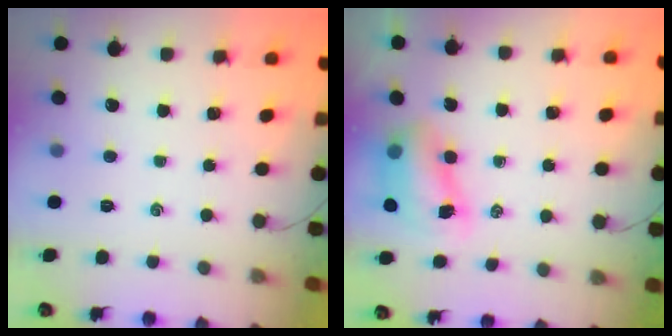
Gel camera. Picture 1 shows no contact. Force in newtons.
{"total": 8.3, "press": 8.2, "slide": 1.3}